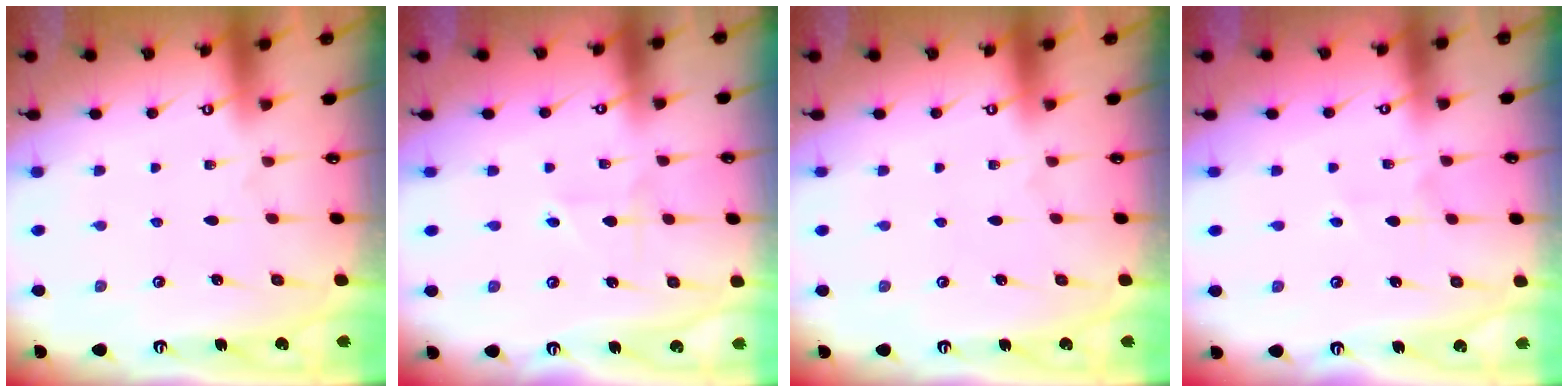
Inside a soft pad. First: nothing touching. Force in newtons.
{"total": 1.9, "press": 1.9, "slide": 0.2}
{"total": 0.0}
{"total": 2.7, "press": 2.5, "slide": 1.1}